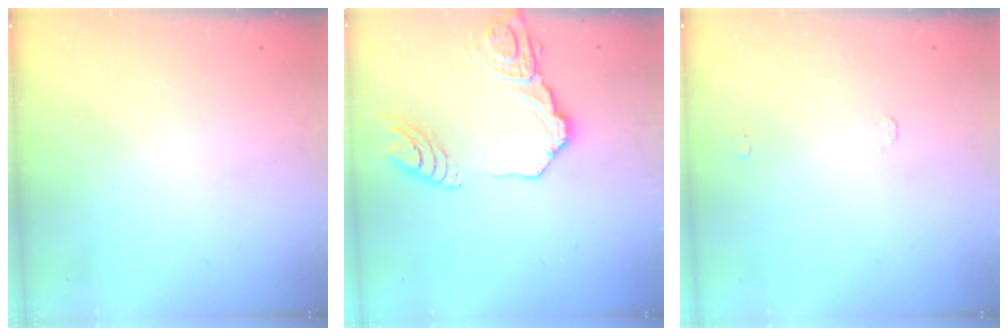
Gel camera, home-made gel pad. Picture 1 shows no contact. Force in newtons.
{"total": 16.7, "press": 16.6, "slide": 1.9}
{"total": 5.5, "press": 5.5, "slide": 0.4}